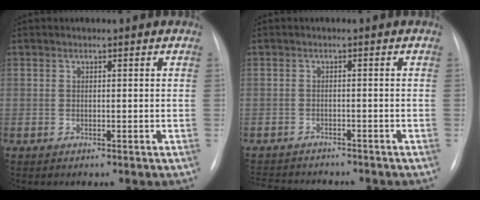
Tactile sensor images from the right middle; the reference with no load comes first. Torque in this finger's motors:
{"motor_torque": [0.03, -0.12, 0.01, 0.00]}